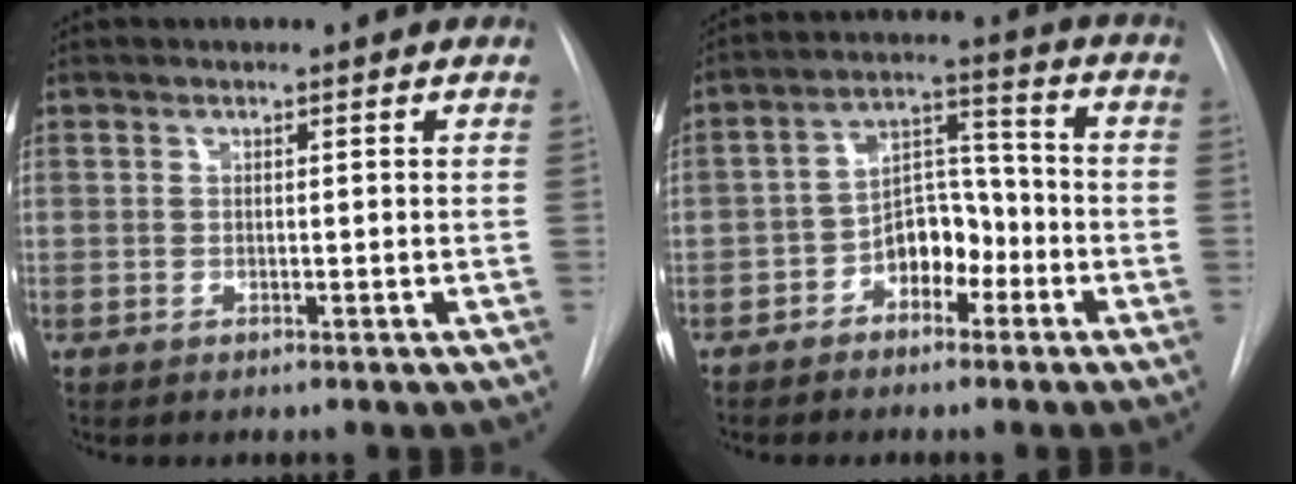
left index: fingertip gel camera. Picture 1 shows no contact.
{"total": 7.4, "force": [-3.5, 4.4, 4.8], "torque": [-0.084, 0.030, -0.062]}